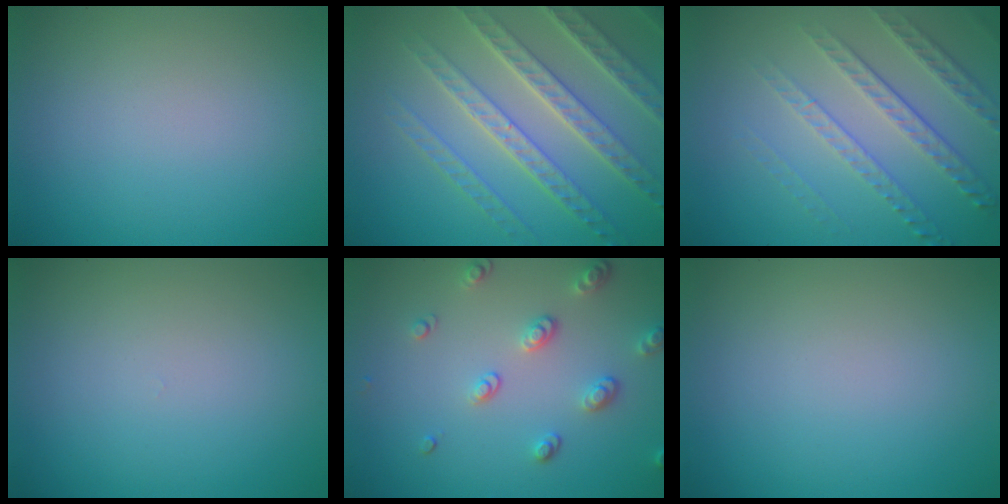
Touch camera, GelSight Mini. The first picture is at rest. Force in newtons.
{"total": 7.2, "press": 5.5, "slide": 4.6}
{"total": 4.9, "press": 3.4, "slide": 3.6}
{"total": 0.0}
{"total": 2.6, "press": 2.4, "slide": 0.9}
{"total": 0.0}